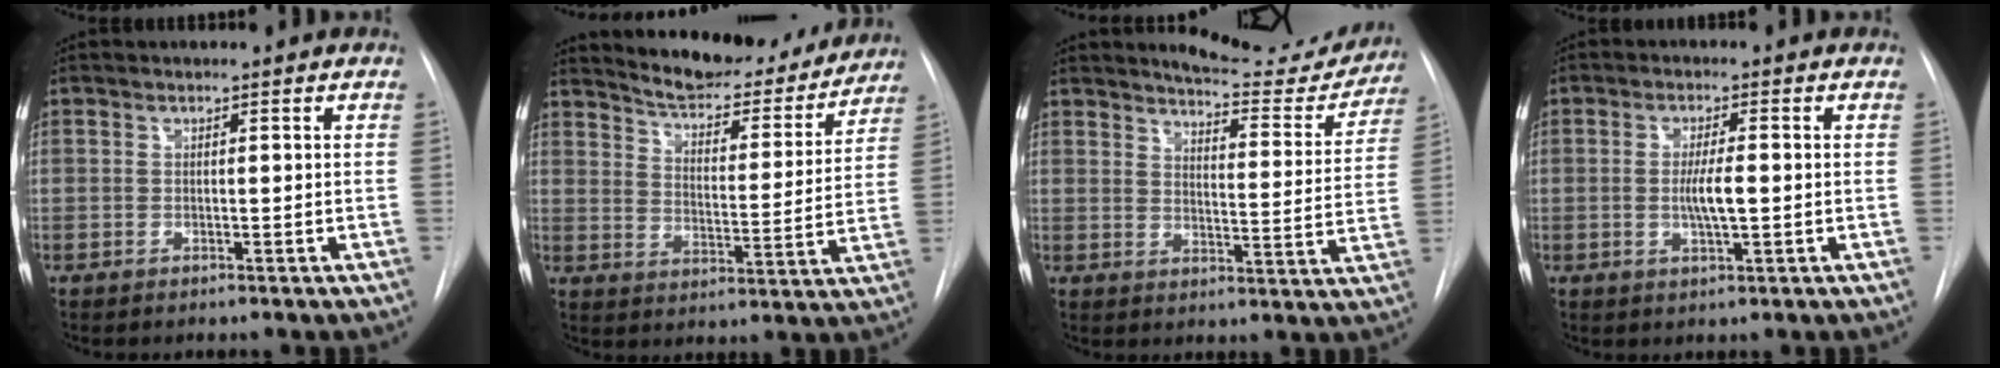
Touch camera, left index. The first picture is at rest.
{"total": 18.8, "force": [17.3, 4.2, 6.0], "torque": [-0.078, -0.021, 0.235]}
{"total": 13.4, "force": [12.9, 2.4, 2.5], "torque": [-0.021, -0.047, 0.149]}
{"total": 4.0, "force": [-0.3, 0.5, 3.9], "torque": [-0.074, -0.004, -0.004]}